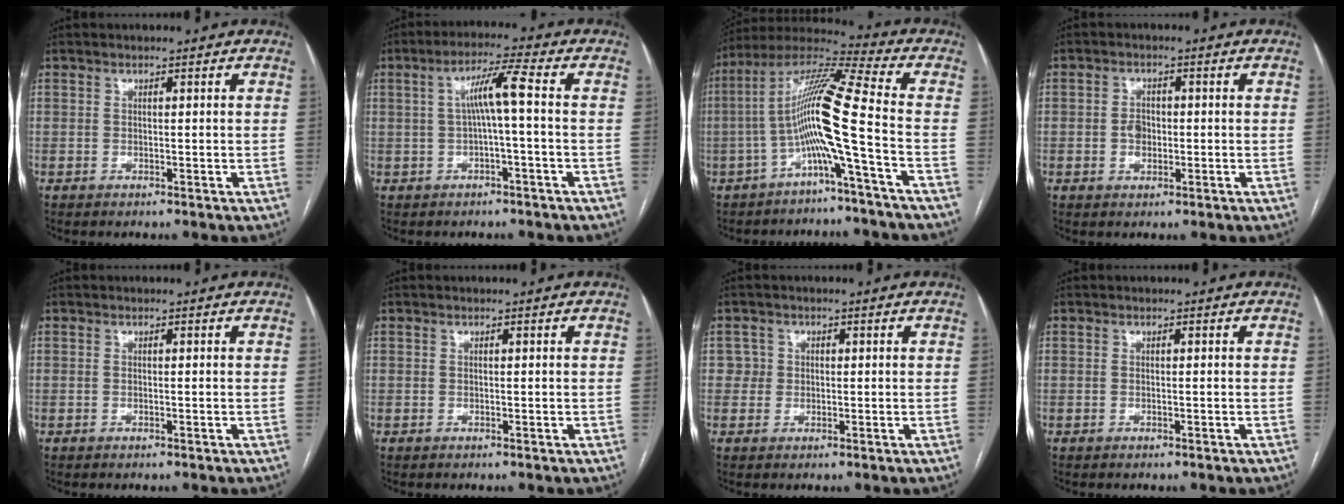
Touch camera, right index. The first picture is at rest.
{"total": 5.6, "force": [0.2, -0.1, 5.6], "torque": [-0.100, 0.019, 0.006]}
{"total": 12.2, "force": [-3.3, -1.6, 11.6], "torque": [-0.221, 0.023, -0.071]}
{"total": 2.8, "force": [-0.4, 2.1, 1.7], "torque": [-0.029, 0.005, -0.006]}
{"total": 0.0}
{"total": 0.0}
{"total": 2.2, "force": [0.3, 2.2, -0.2], "torque": [0.021, 0.007, -0.001]}
{"total": 0.0}